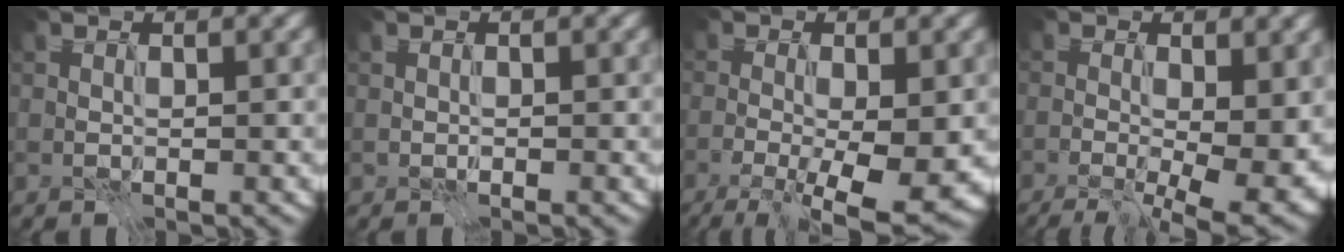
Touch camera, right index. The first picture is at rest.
{"total": 0.0}
{"total": 7.7, "force": [-2.2, 2.1, 7.0], "torque": [-0.098, -0.015, -0.031]}
{"total": 9.8, "force": [-0.7, 4.0, 8.9], "torque": [-0.095, -0.010, 0.004]}